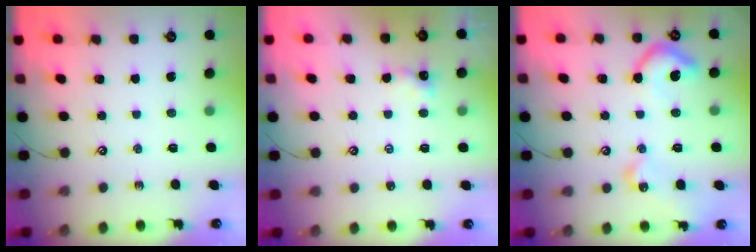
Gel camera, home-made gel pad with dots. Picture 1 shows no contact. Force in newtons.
{"total": 0.0}
{"total": 11.1, "press": 11.0, "slide": 0.9}